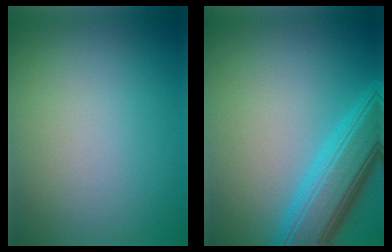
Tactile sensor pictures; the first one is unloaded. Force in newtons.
{"total": 6.8, "press": 6.8, "slide": 0.2}